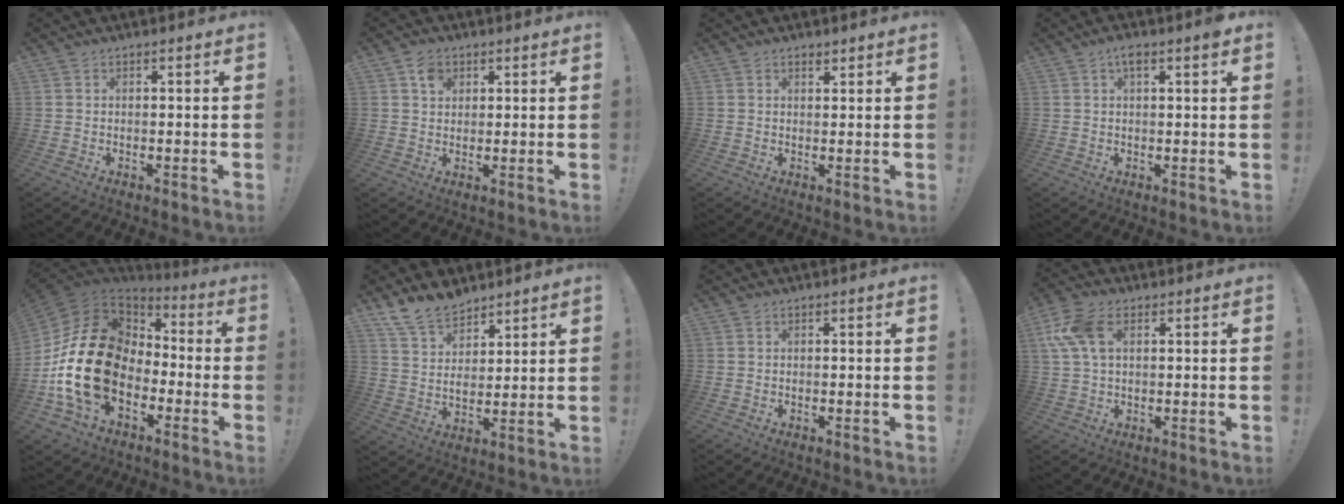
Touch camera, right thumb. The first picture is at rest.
{"total": 4.4, "force": [2.2, 3.4, 1.7], "torque": [-0.011, -0.007, 0.036]}
{"total": 1.4, "force": [1.2, 0.7, 0.5], "torque": [0.001, -0.007, 0.020]}
{"total": 3.2, "force": [1.6, 0.8, 2.7], "torque": [-0.038, -0.002, 0.021]}
{"total": 23.1, "force": [-2.9, 15.9, 16.5], "torque": [-0.340, 0.022, -0.037]}
{"total": 10.7, "force": [9.0, 4.9, 3.1], "torque": [-0.065, -0.059, 0.176]}
{"total": 0.0}
{"total": 10.1, "force": [3.5, 5.6, 7.6], "torque": [-0.163, 0.001, 0.065]}